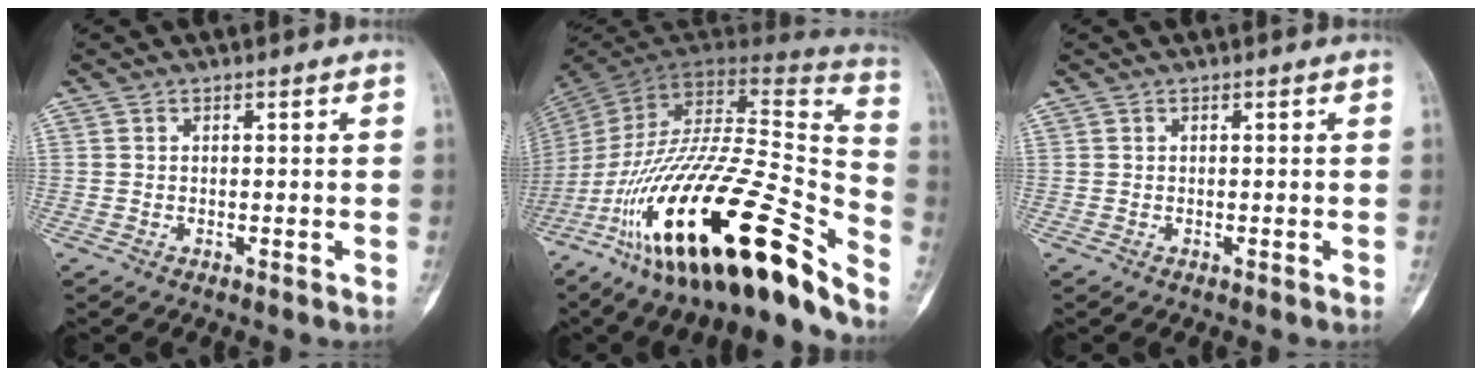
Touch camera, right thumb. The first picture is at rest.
{"total": 33.9, "force": [-20.7, 8.8, 25.3], "torque": [-0.388, 0.068, -0.346]}
{"total": 0.0}